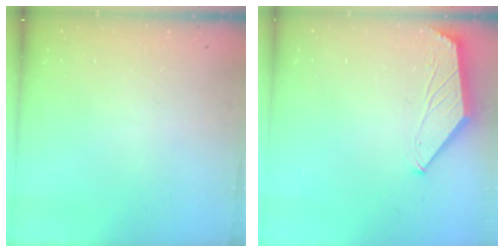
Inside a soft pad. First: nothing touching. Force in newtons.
{"total": 1.7, "press": 1.6, "slide": 0.3}